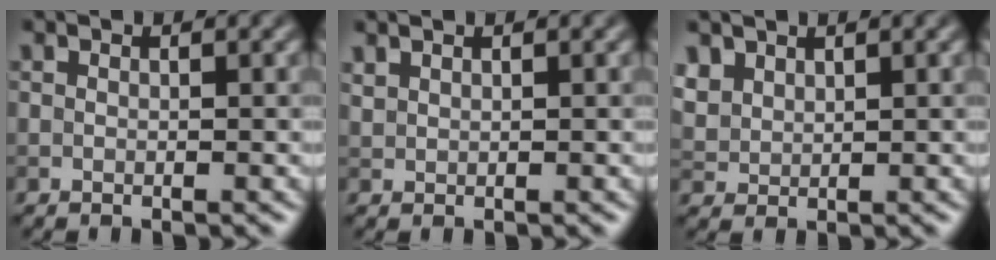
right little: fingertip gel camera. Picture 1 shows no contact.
{"total": 0.9, "force": [0.8, 0.3, 0.2], "torque": [-0.009, 0.001, 0.022]}
{"total": 2.5, "force": [1.7, 1.7, 0.8], "torque": [-0.029, -0.004, 0.044]}